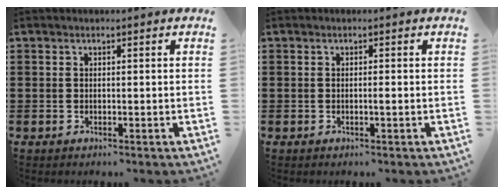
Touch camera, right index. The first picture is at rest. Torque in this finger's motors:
{"motor_torque": [0.89, 0.13, 0.01, 0.04]}